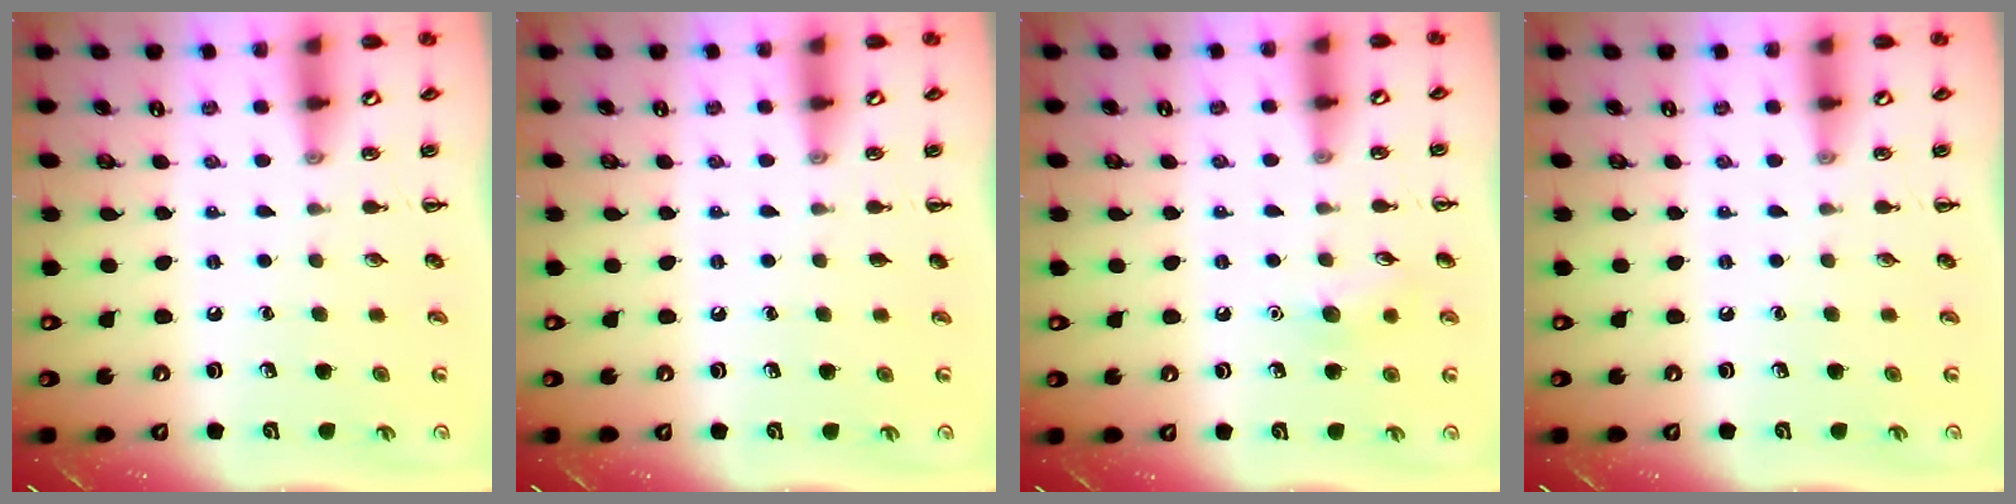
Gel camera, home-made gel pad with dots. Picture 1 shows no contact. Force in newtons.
{"total": 0.0}
{"total": 7.0, "press": 6.8, "slide": 1.8}
{"total": 0.0}